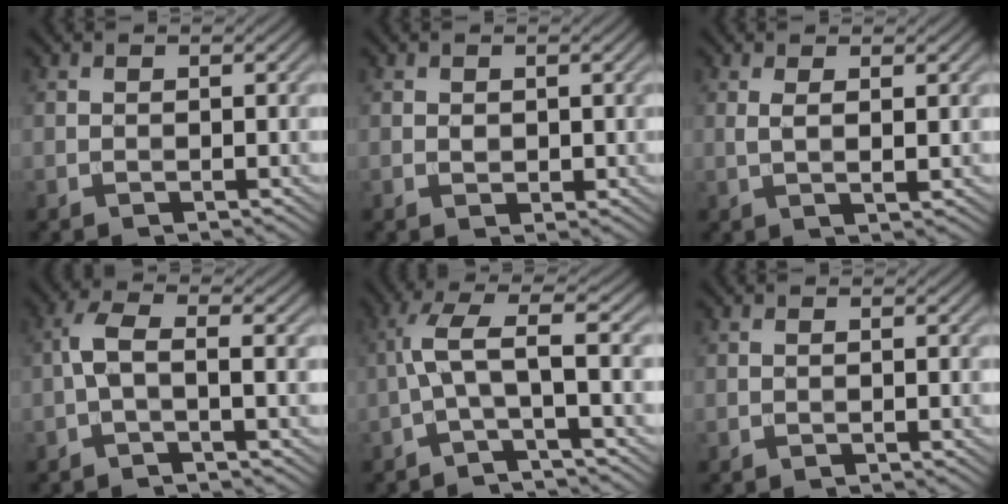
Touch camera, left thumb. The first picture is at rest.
{"total": 1.1, "force": [0.3, 0.9, 0.6], "torque": [-0.013, -0.004, 0.007]}
{"total": 2.2, "force": [0.8, 0.4, 2.0], "torque": [-0.043, -0.001, 0.017]}
{"total": 3.5, "force": [-0.5, 0.9, 3.3], "torque": [-0.073, 0.009, -0.018]}
{"total": 5.4, "force": [-1.0, 0.9, 5.3], "torque": [-0.106, 0.022, -0.035]}
{"total": 0.0}